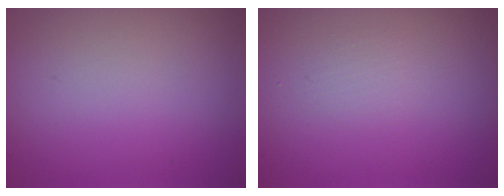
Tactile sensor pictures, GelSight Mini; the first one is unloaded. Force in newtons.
{"total": 0.7, "press": 0.7, "slide": 0.1}